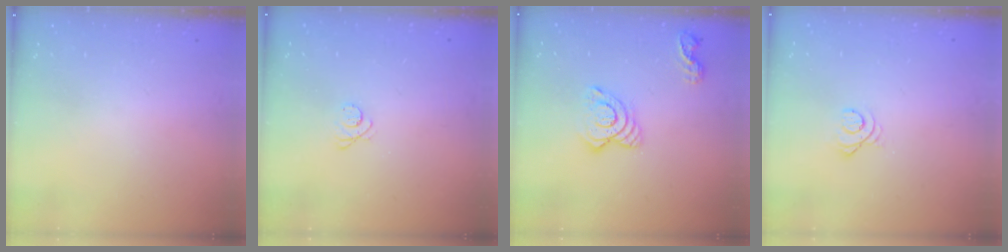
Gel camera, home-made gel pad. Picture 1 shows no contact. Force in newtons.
{"total": 2.8, "press": 2.8, "slide": 0.4}
{"total": 11.1, "press": 11.1, "slide": 1.0}
{"total": 2.9, "press": 2.9, "slide": 0.4}